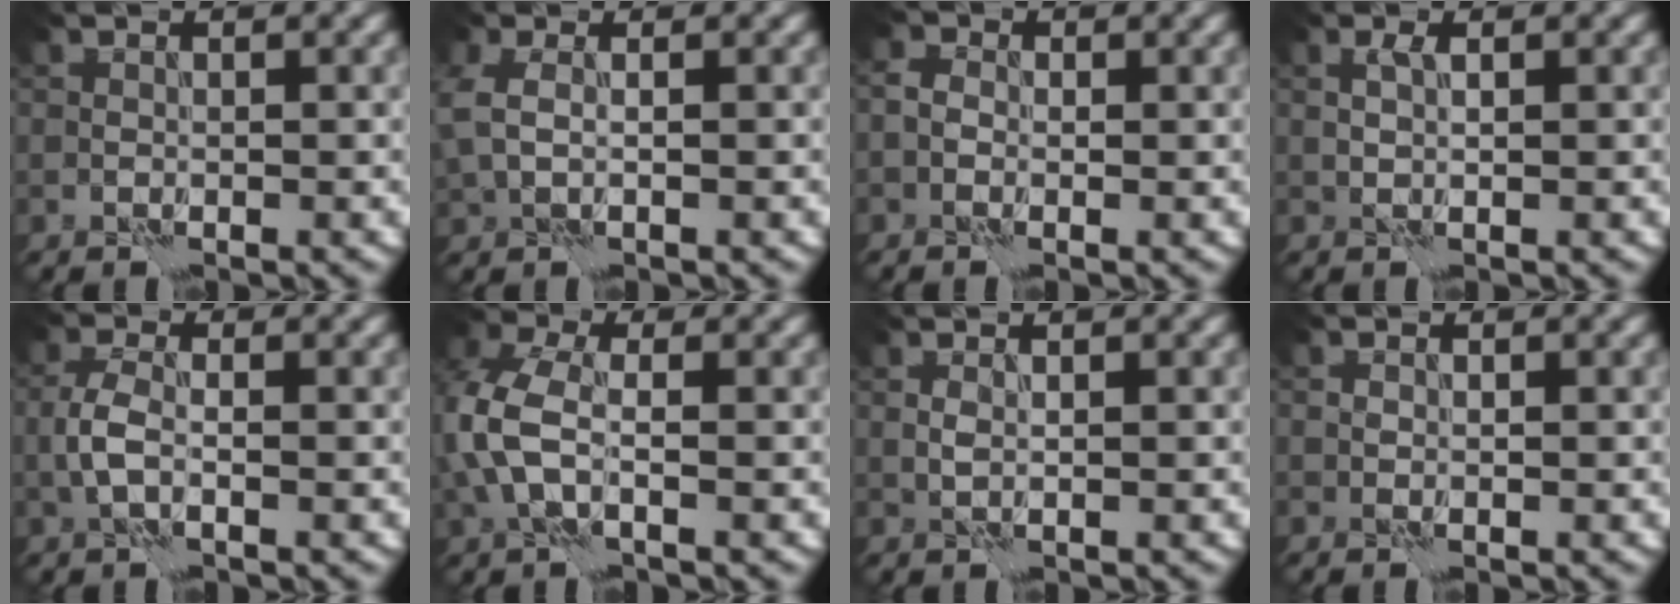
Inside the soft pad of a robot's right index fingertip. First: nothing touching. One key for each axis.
{"total": 2.6, "fx": 0.5, "fy": 1.7, "fz": 2.0, "tx": -0.056, "ty": 0.002, "tz": 0.010}
{"total": 1.5, "fx": -0.2, "fy": 1.2, "fz": 0.7, "tx": -0.010, "ty": 0.007, "tz": -0.013}
{"total": 0.8, "fx": 0.4, "fy": 0.0, "fz": 0.6, "tx": -0.016, "ty": 0.004, "tz": 0.009}
{"total": 2.2, "fx": -0.7, "fy": 0.8, "fz": 1.9, "tx": -0.044, "ty": 0.006, "tz": -0.019}
{"total": 5.4, "fx": -0.5, "fy": 3.3, "fz": 4.2, "tx": -0.114, "ty": 0.006, "tz": -0.021}
{"total": 1.1, "fx": 0.8, "fy": 0.0, "fz": 0.8, "tx": -0.013, "ty": -0.001, "tz": 0.007}
{"total": 0.0}